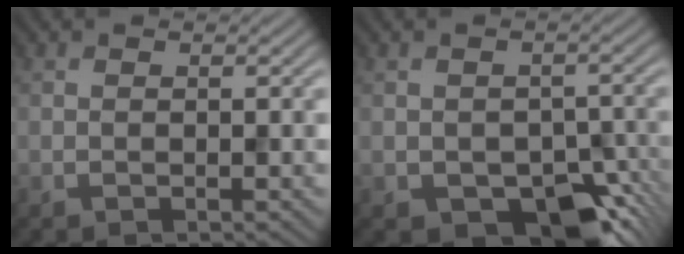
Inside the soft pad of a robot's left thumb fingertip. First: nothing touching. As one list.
[{"total": 7.7, "force": [-3.4, 4.8, 5.0], "torque": [-0.082, -0.027, -0.038]}]